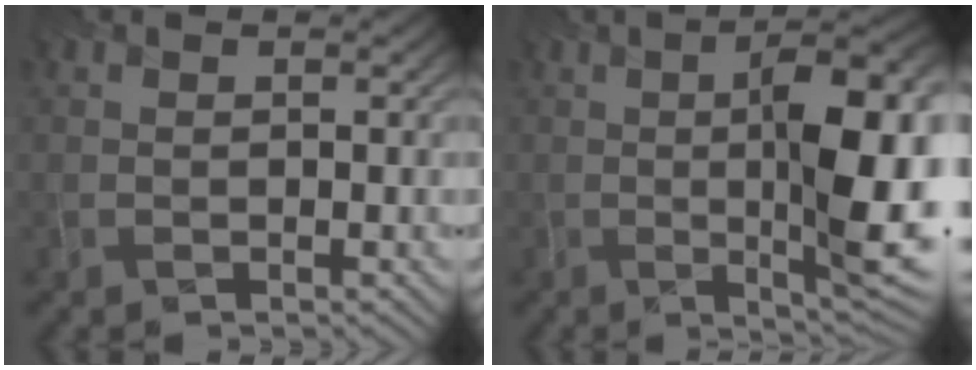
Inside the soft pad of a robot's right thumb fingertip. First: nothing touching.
{"total": 13.0, "force": [-0.6, 2.8, 12.7], "torque": [-0.195, 0.002, 0.002]}